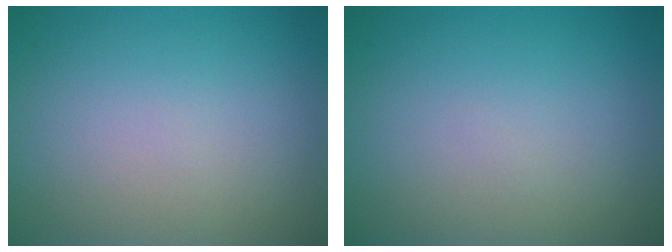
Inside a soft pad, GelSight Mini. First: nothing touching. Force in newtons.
{"total": 0.0}